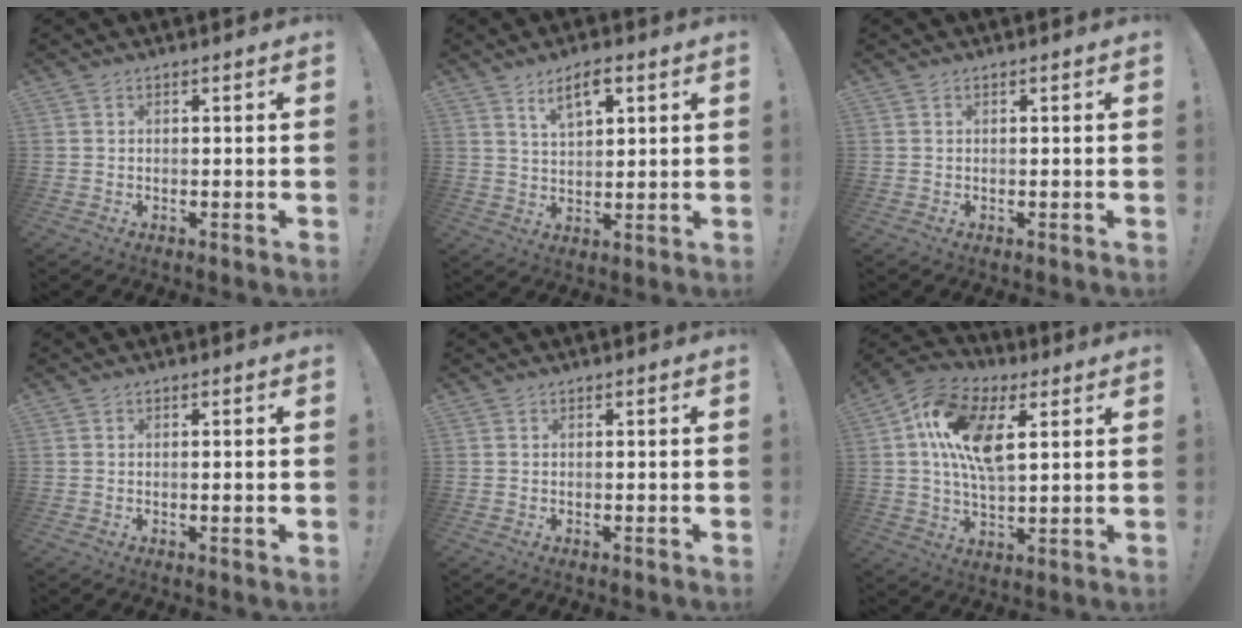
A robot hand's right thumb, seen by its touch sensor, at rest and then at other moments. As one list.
[{"total": 7.0, "force": [4.1, 2.8, 4.9], "torque": [-0.070, -0.017, 0.070]}, {"total": 0.0}, {"total": 1.1, "force": [0.0, -0.2, 1.1], "torque": [-0.012, -0.005, -0.002]}, {"total": 0.0}, {"total": 16.3, "force": [4.9, 8.5, 13.1], "torque": [-0.245, 0.005, 0.086]}]